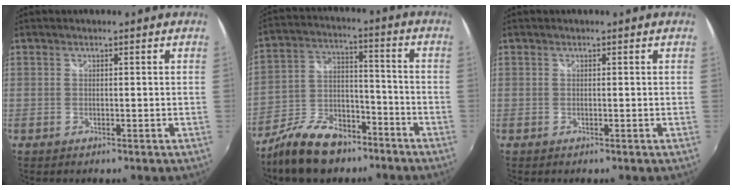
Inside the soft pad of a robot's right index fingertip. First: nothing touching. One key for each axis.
{"total": 15.1, "fx": -10.9, "fy": 7.2, "fz": 7.5, "tx": -0.166, "ty": 0.004, "tz": -0.186}
{"total": 0.0}